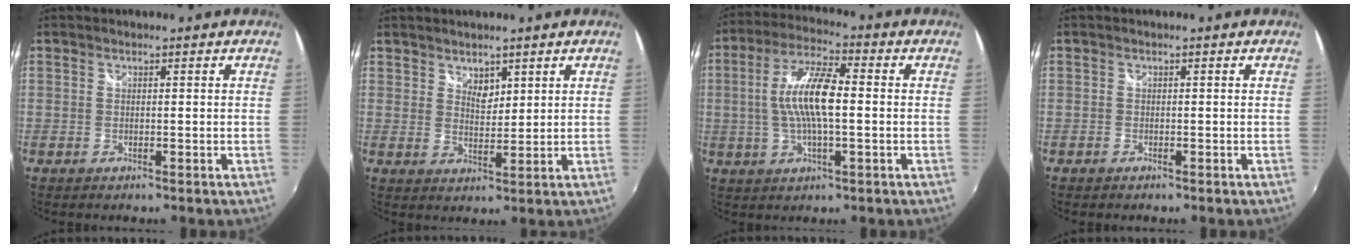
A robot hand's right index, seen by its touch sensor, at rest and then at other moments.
{"total": 3.3, "force": [2.4, 1.9, 1.3], "torque": [-0.014, -0.001, 0.042]}
{"total": 11.2, "force": [-0.1, 3.0, 10.7], "torque": [-0.212, 0.009, -0.004]}
{"total": 0.7, "force": [-0.6, 0.5, 0.0], "torque": [-0.003, -0.002, -0.013]}